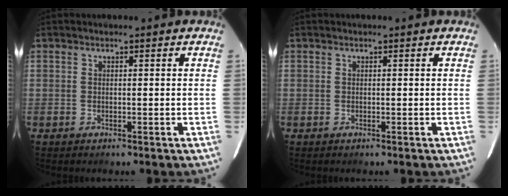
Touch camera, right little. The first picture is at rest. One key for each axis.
{"total": 0.0}